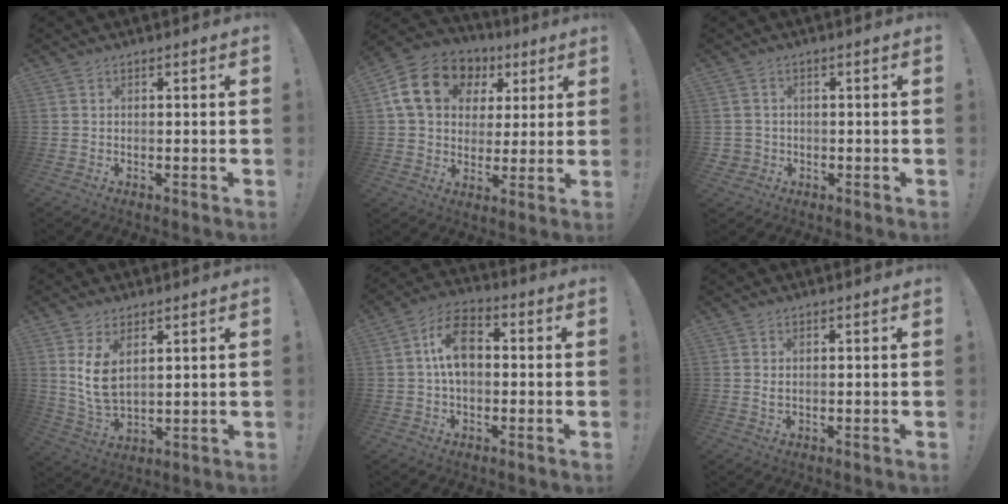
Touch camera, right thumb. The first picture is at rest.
{"total": 18.2, "force": [6.8, 13.8, 9.7], "torque": [-0.154, -0.007, 0.139]}
{"total": 2.6, "force": [-0.1, 2.5, 0.6], "torque": [-0.010, 0.003, 0.001]}
{"total": 8.6, "force": [3.6, 4.7, 6.3], "torque": [-0.127, -0.019, 0.068]}
{"total": 10.8, "force": [0.6, 6.9, 8.2], "torque": [-0.145, 0.017, 0.013]}
{"total": 1.2, "force": [0.4, 0.5, 1.1], "torque": [-0.021, 0.000, 0.007]}